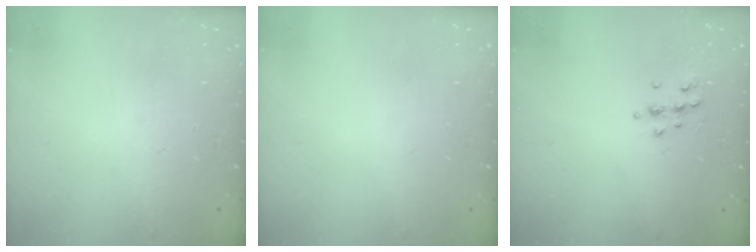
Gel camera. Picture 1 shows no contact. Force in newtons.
{"total": 0.0}
{"total": 6.3, "press": 6.2, "slide": 0.9}